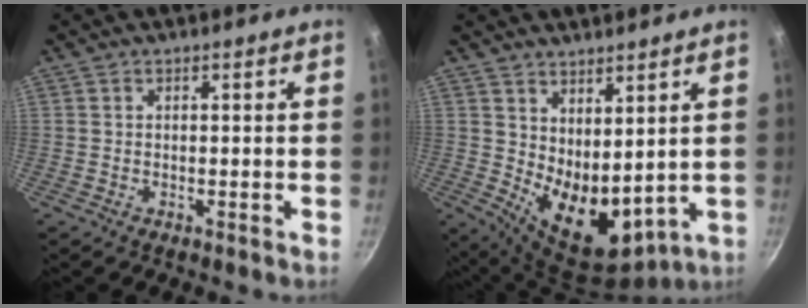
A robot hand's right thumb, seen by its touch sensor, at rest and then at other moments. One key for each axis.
{"total": 11.7, "fx": 3.6, "fy": 6.4, "fz": 9.1, "tx": -0.116, "ty": -0.048, "tz": 0.083}